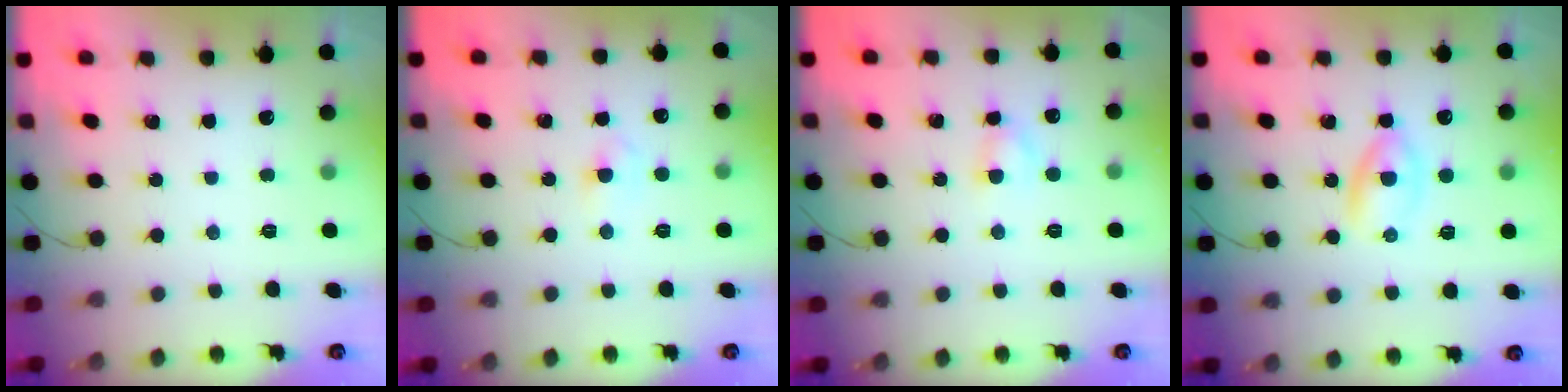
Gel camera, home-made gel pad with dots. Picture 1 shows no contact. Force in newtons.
{"total": 2.1, "press": 1.9, "slide": 0.9}
{"total": 2.7, "press": 2.5, "slide": 1.0}
{"total": 2.7, "press": 2.5, "slide": 1.1}